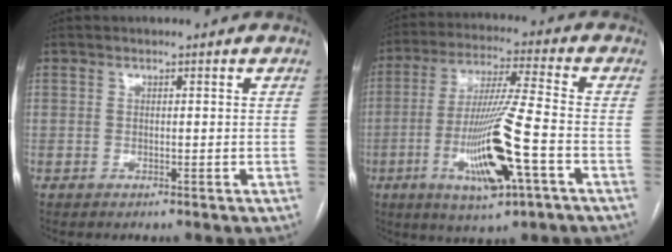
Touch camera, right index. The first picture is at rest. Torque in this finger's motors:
{"motor_torque": [0.64, 0.15, 0.36, 0.21]}